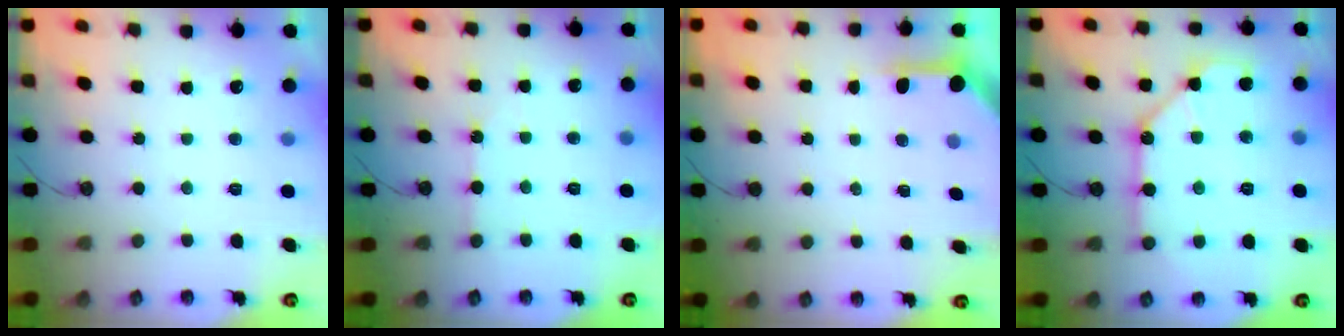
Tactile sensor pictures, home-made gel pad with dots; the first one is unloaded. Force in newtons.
{"total": 2.7, "press": 2.7, "slide": 0.5}
{"total": 4.0, "press": 3.9, "slide": 0.5}
{"total": 11.6, "press": 11.6, "slide": 0.8}